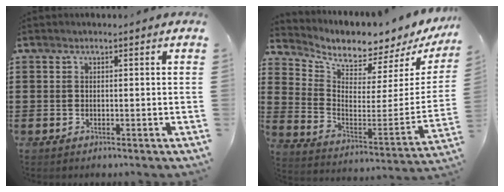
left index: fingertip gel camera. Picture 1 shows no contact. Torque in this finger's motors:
{"motor_torque": [2.14, 0.00, 0.14, 0.07]}